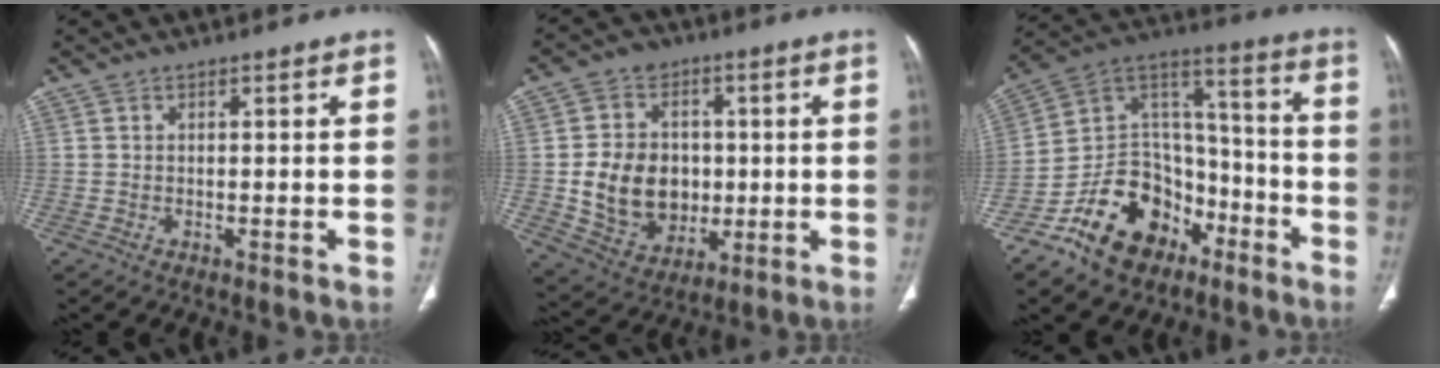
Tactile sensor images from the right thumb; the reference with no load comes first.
{"total": 15.8, "force": [-0.5, 13.0, 8.9], "torque": [-0.111, 0.006, 0.007]}
{"total": 19.2, "force": [-11.0, 13.2, 8.5], "torque": [-0.095, 0.102, -0.188]}